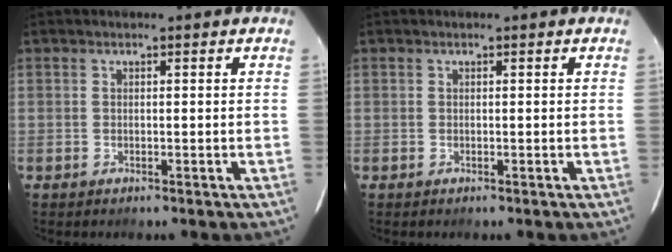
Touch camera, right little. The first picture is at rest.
{"total": 0.0}